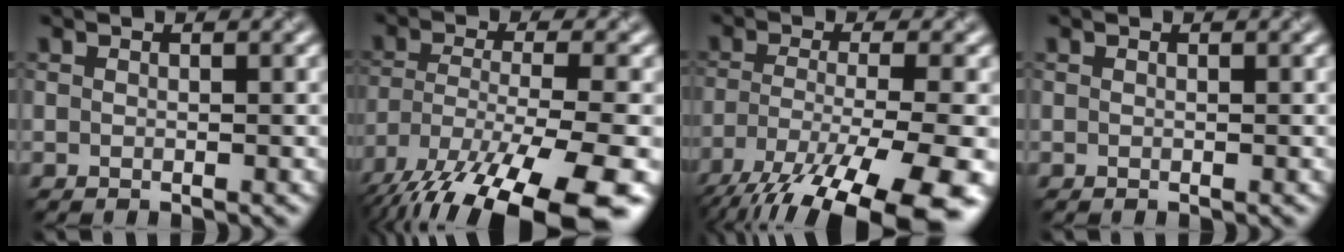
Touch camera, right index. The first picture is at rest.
{"total": 14.4, "force": [-9.5, 4.9, 9.7], "torque": [-0.207, -0.035, -0.139]}
{"total": 13.9, "force": [-9.0, 4.0, 9.9], "torque": [-0.200, -0.025, -0.137]}
{"total": 0.0}